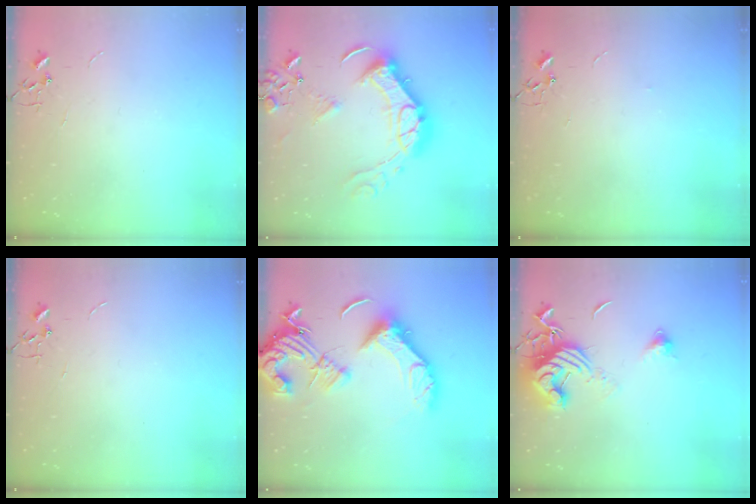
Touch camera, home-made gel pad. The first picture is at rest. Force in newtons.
{"total": 20.8, "press": 20.7, "slide": 1.7}
{"total": 2.8, "press": 2.8, "slide": 0.5}
{"total": 0.0}
{"total": 20.2, "press": 20.1, "slide": 2.4}
{"total": 12.9, "press": 12.8, "slide": 1.6}